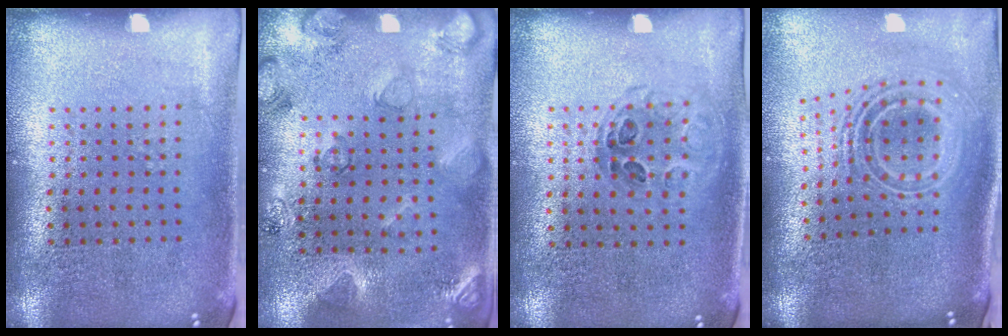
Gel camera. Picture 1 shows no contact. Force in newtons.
{"total": 2.1, "press": 1.9, "slide": 0.8}
{"total": 1.0, "press": 0.8, "slide": 0.5}
{"total": 2.3, "press": 1.7, "slide": 1.6}